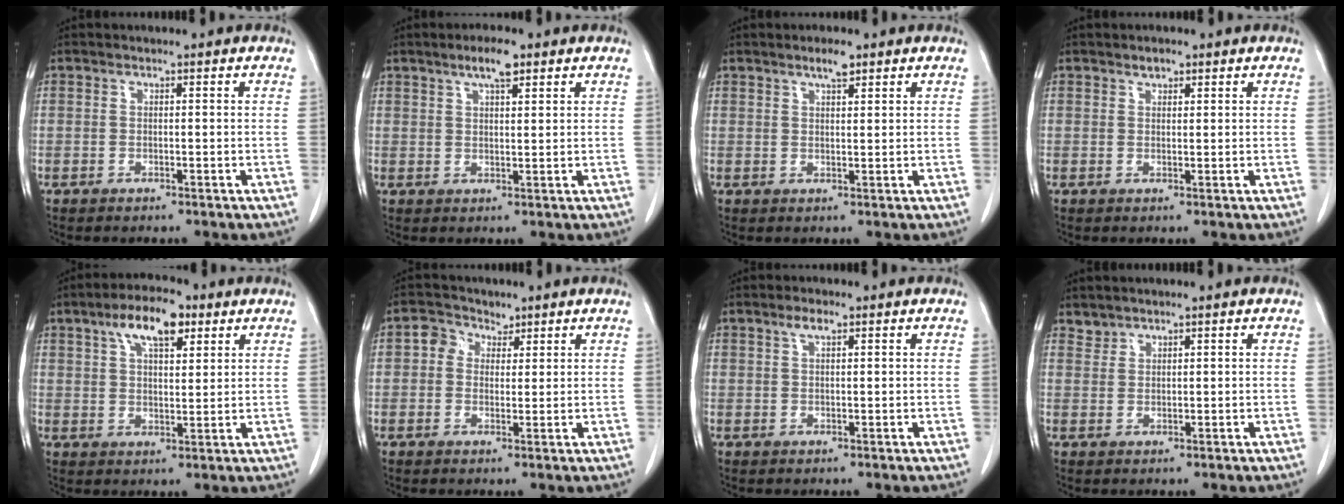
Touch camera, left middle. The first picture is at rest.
{"total": 4.3, "force": [2.8, 0.9, 3.1], "torque": [-0.058, 0.004, 0.048]}
{"total": 2.5, "force": [1.9, 0.5, 1.7], "torque": [-0.033, 0.000, 0.033]}
{"total": 1.4, "force": [1.0, 0.6, 0.6], "torque": [-0.013, 0.000, 0.016]}
{"total": 8.3, "force": [4.6, 3.0, 6.2], "torque": [-0.111, 0.016, 0.079]}
{"total": 3.4, "force": [1.8, 2.7, 1.0], "torque": [-0.022, 0.015, 0.031]}
{"total": 1.8, "force": [1.2, 0.5, 1.3], "torque": [-0.027, 0.004, 0.022]}
{"total": 1.4, "force": [1.3, 0.4, -0.3], "torque": [0.007, 0.003, 0.025]}